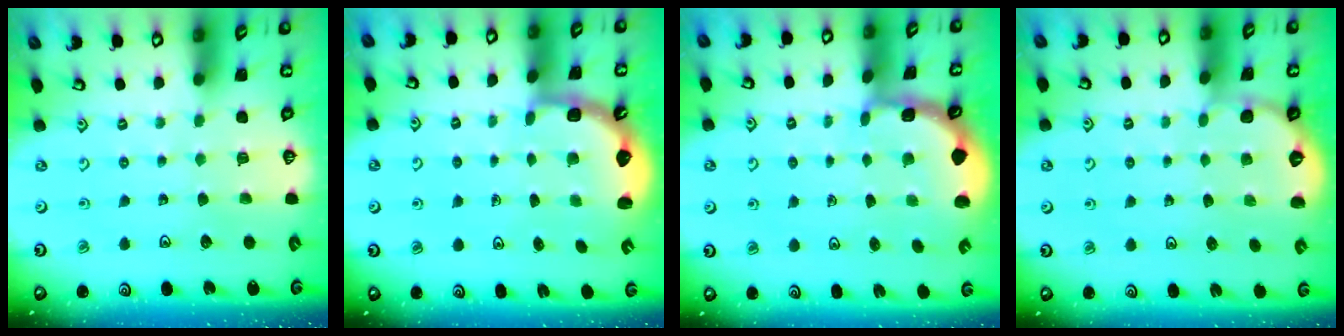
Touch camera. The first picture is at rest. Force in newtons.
{"total": 2.5, "press": 2.1, "slide": 1.3}
{"total": 2.0, "press": 2.0, "slide": 0.3}
{"total": 1.3, "press": 1.3, "slide": 0.1}